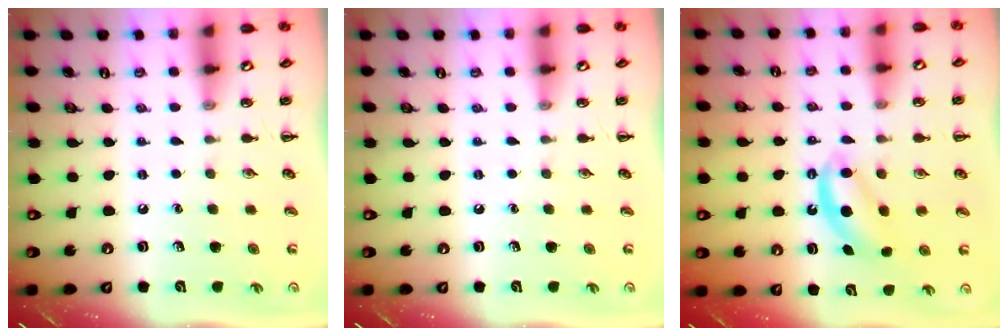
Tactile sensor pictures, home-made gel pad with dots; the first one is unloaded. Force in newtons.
{"total": 0.0}
{"total": 5.8, "press": 5.6, "slide": 1.3}